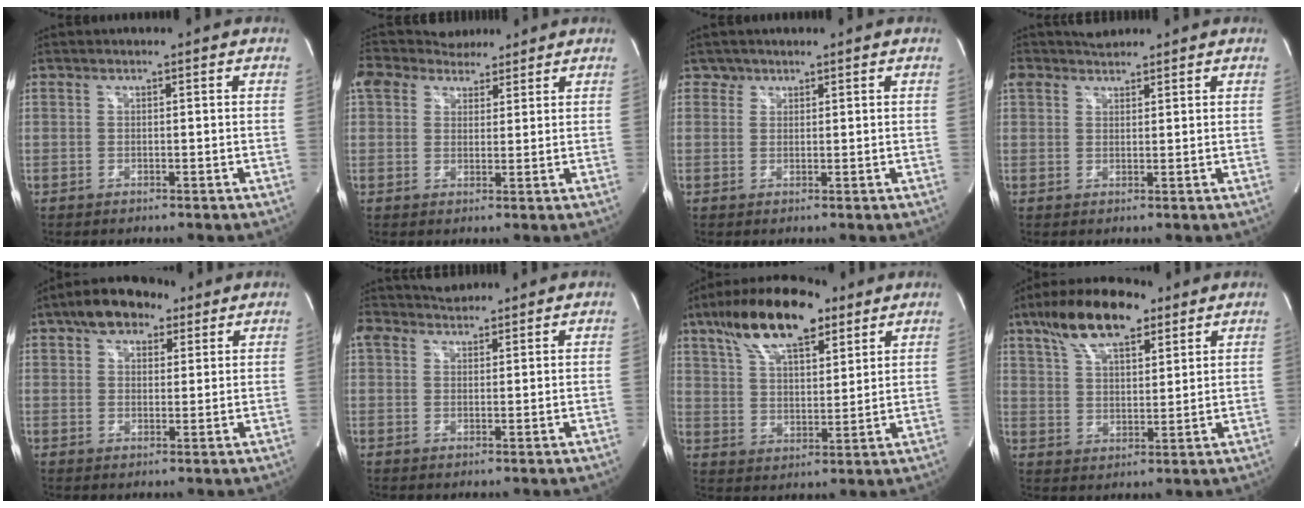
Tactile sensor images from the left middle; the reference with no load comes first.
{"total": 10.1, "force": [8.5, 4.0, 3.5], "torque": [-0.061, 0.031, 0.138]}
{"total": 1.5, "force": [1.1, 1.0, -0.3], "torque": [0.016, 0.002, 0.012]}
{"total": 3.4, "force": [3.0, 1.5, 0.4], "torque": [-0.012, 0.023, 0.055]}
{"total": 8.1, "force": [4.9, 4.5, 4.6], "torque": [-0.076, 0.030, 0.080]}
{"total": 3.9, "force": [3.5, 1.8, 0.4], "torque": [-0.017, 0.029, 0.065]}
{"total": 16.0, "force": [10.2, 5.7, 10.9], "torque": [-0.206, 0.030, 0.184]}
{"total": 13.2, "force": [8.6, 4.7, 8.8], "torque": [-0.164, 0.025, 0.156]}